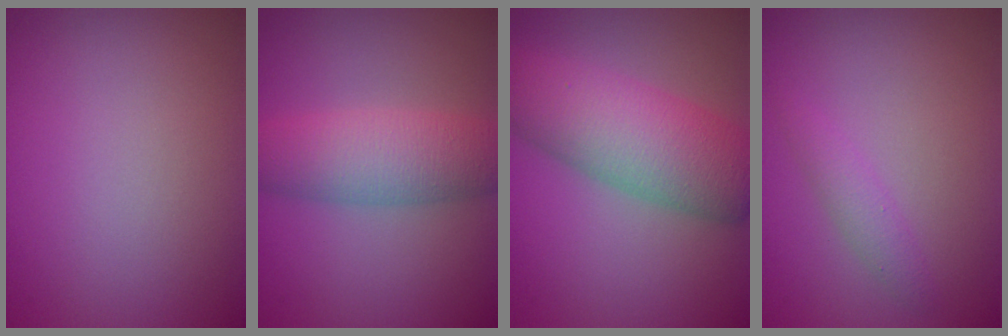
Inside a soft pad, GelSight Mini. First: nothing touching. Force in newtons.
{"total": 5.3, "press": 5.3, "slide": 0.0}
{"total": 7.9, "press": 7.9, "slide": 0.1}
{"total": 1.4, "press": 1.4, "slide": 0.0}